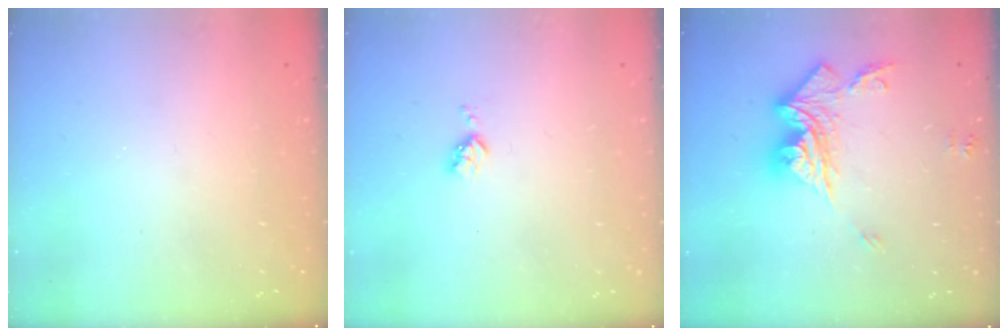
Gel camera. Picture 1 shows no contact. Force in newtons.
{"total": 3.7, "press": 3.7, "slide": 0.4}
{"total": 13.7, "press": 13.6, "slide": 1.5}